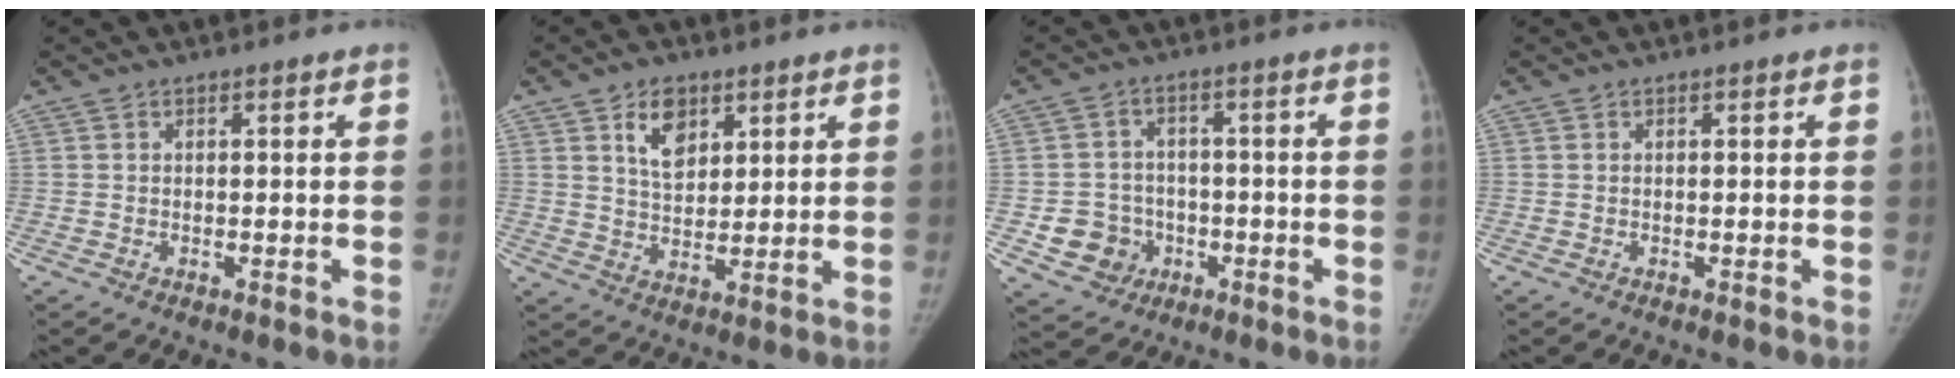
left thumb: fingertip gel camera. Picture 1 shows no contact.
{"total": 7.1, "force": [3.6, 4.5, 4.2], "torque": [-0.045, -0.023, 0.064]}
{"total": 8.2, "force": [-2.4, 7.7, 1.8], "torque": [-0.003, 0.021, -0.030]}
{"total": 0.0}